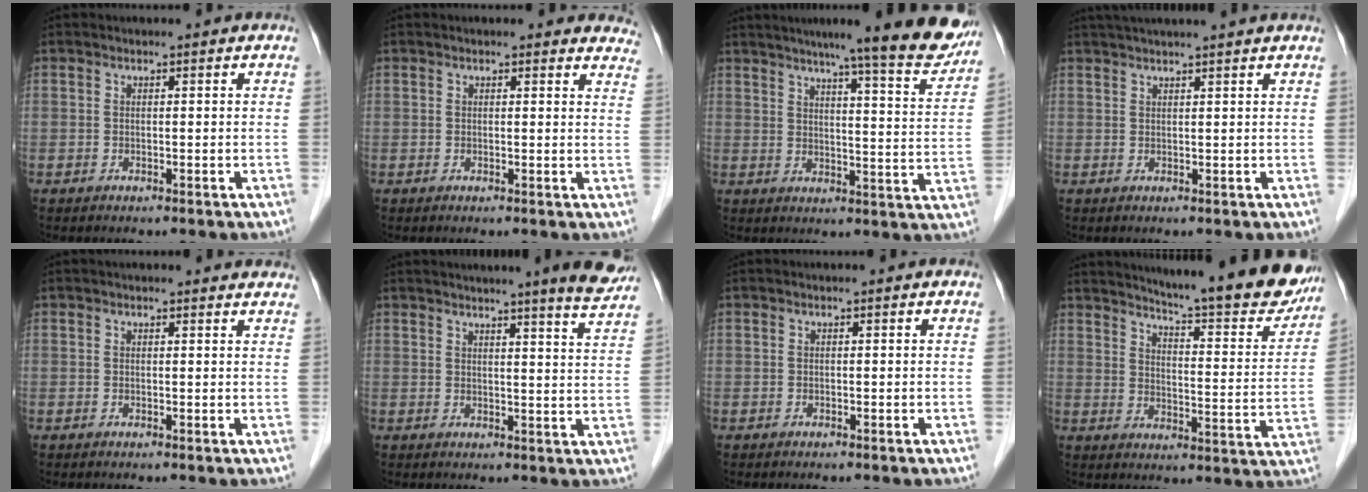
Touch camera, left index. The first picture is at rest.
{"total": 7.0, "force": [6.6, 1.8, 1.4], "torque": [0.018, -0.012, 0.038]}
{"total": 17.4, "force": [14.8, 0.5, 9.1], "torque": [-0.111, -0.027, 0.178]}
{"total": 8.4, "force": [7.3, -0.8, 3.9], "torque": [-0.059, 0.035, 0.095]}
{"total": 5.9, "force": [5.5, 1.0, 1.8], "torque": [-0.015, 0.016, 0.049]}
{"total": 9.0, "force": [7.9, -0.7, 4.3], "torque": [-0.054, -0.019, 0.079]}
{"total": 0.0}
{"total": 22.0, "force": [19.7, 2.0, 9.7], "torque": [-0.135, -0.067, 0.243]}